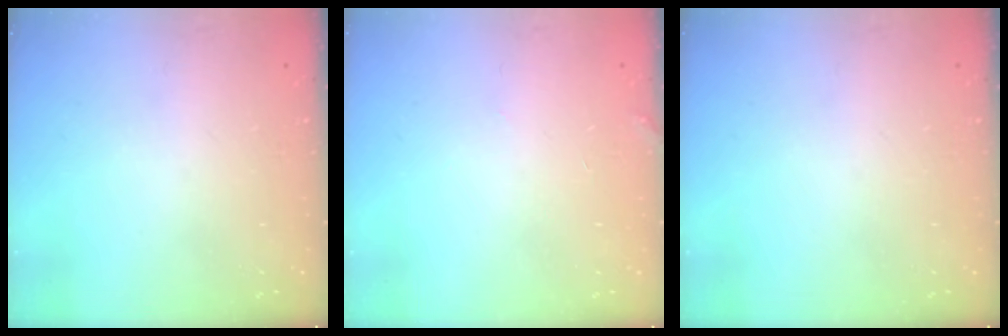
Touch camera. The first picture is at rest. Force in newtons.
{"total": 1.9, "press": 1.9, "slide": 0.2}
{"total": 0.0}